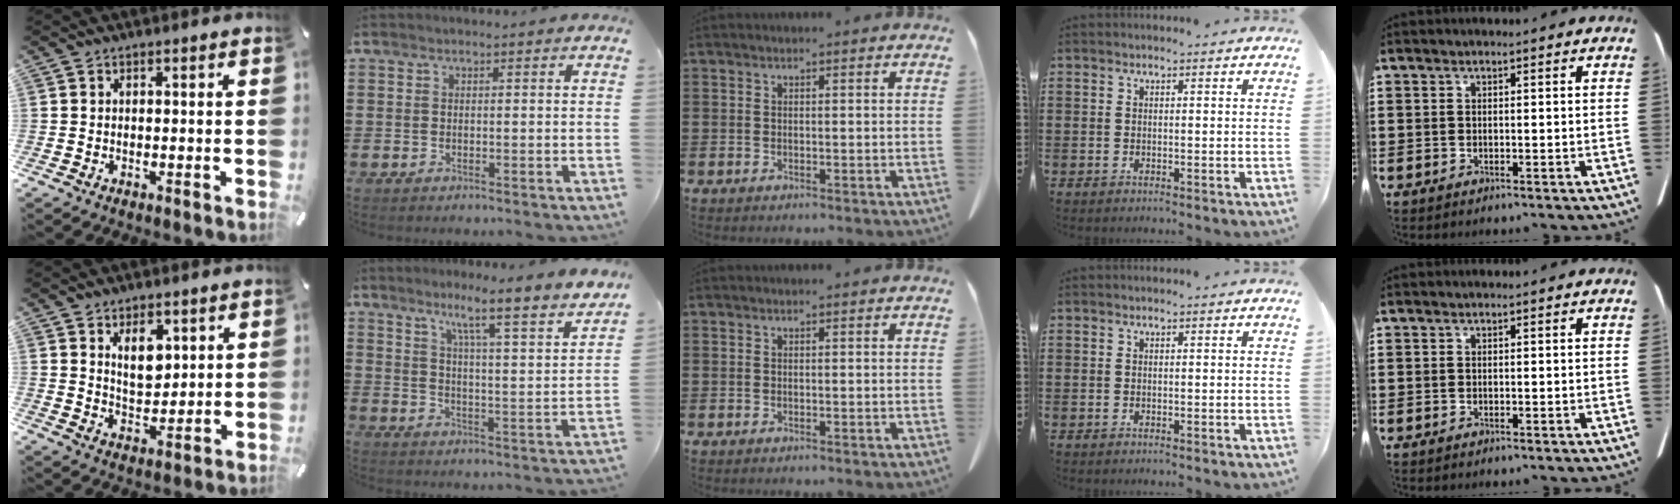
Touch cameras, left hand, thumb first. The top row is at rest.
{"thumb": {"total": 7.1, "force": [3.8, 4.4, 4.2], "torque": [-0.066, -0.010, 0.065]}, "index": {"total": 6.7, "force": [5.4, -1.4, 3.7], "torque": [-0.070, -0.058, 0.075]}}